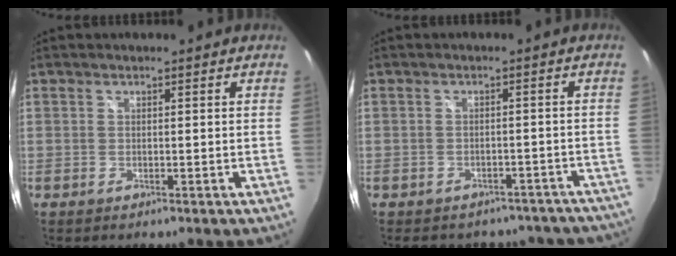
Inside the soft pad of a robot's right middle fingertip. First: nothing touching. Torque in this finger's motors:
{"motor_torque": [1.08, -1.06, 0.07, 0.04]}